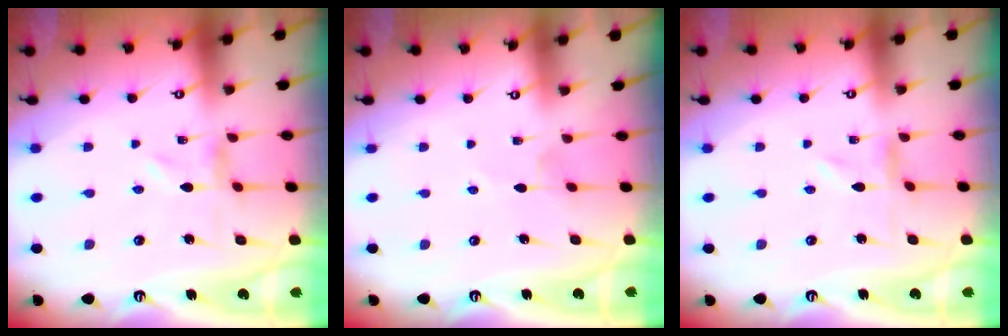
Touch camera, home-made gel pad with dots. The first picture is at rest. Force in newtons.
{"total": 0.7, "press": 0.6, "slide": 0.2}
{"total": 0.0}